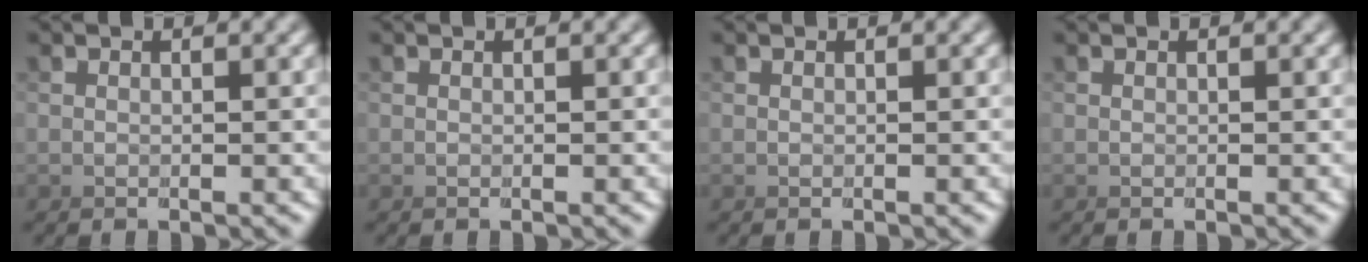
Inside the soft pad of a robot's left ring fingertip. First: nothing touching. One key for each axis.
{"total": 0.0}
{"total": 0.0}
{"total": 0.0}